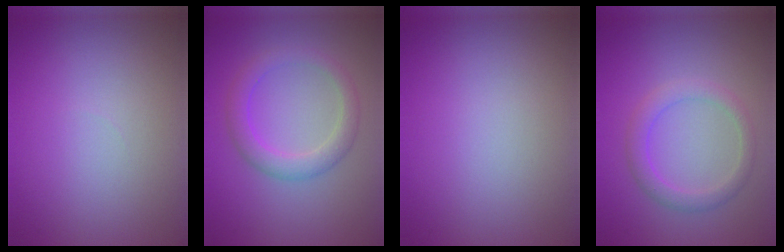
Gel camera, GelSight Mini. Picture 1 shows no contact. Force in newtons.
{"total": 2.9, "press": 2.9, "slide": 0.1}
{"total": 0.0}
{"total": 2.4, "press": 2.4, "slide": 0.1}